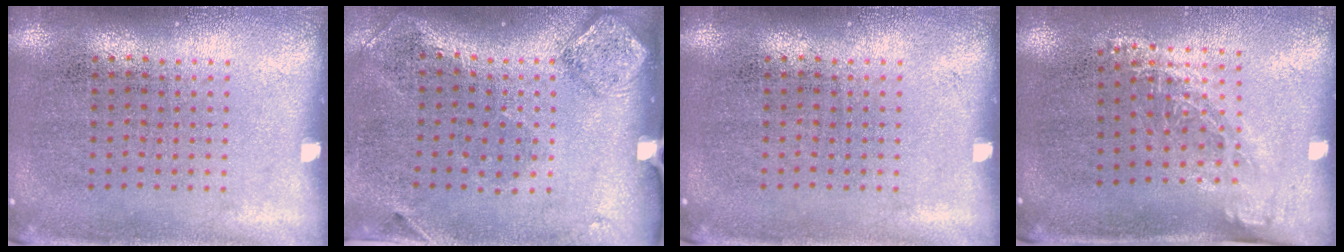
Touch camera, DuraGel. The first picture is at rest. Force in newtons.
{"total": 2.0, "press": 1.1, "slide": 1.7}
{"total": 0.0}
{"total": 1.3, "press": 0.9, "slide": 0.9}